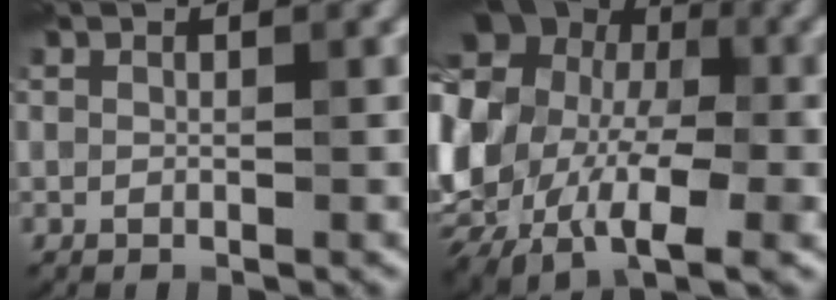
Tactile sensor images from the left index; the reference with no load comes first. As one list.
[{"total": 18.3, "force": [1.2, 14.6, 10.9], "torque": [-0.254, -0.011, 0.038]}]